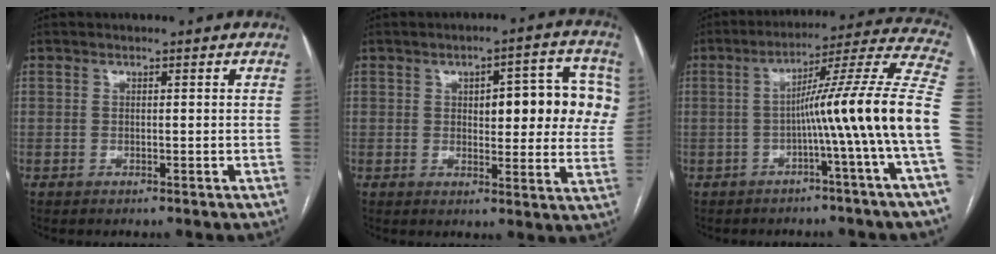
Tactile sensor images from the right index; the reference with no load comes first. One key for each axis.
{"total": 12.6, "fx": 2.8, "fy": 4.6, "fz": 11.4, "tx": -0.121, "ty": 0.027, "tz": 0.035}
{"total": 16.4, "fx": -3.4, "fy": -3.1, "fz": 15.7, "tx": -0.205, "ty": 0.021, "tz": -0.063}